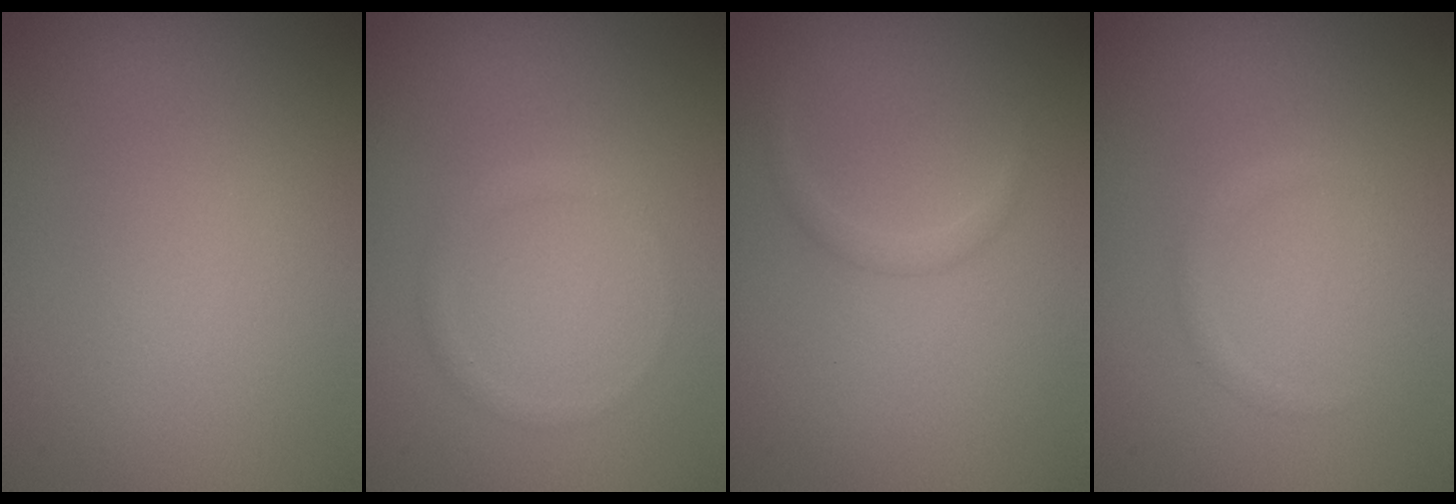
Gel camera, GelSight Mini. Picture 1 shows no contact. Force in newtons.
{"total": 0.9, "press": 0.9, "slide": 0.1}
{"total": 0.8, "press": 0.8, "slide": 0.1}
{"total": 0.7, "press": 0.7, "slide": 0.1}